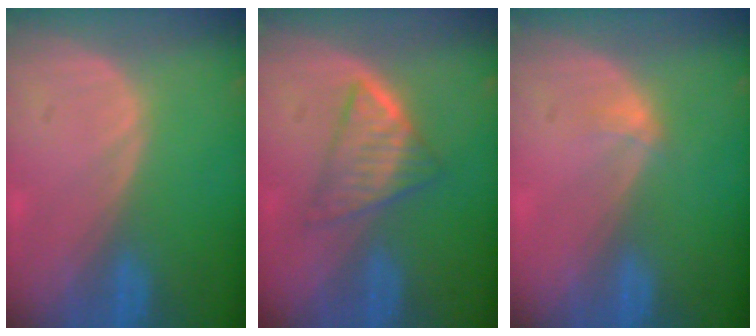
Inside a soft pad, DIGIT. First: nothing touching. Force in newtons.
{"total": 5.5, "press": 5.3, "slide": 1.5}
{"total": 1.3, "press": 0.9, "slide": 0.9}